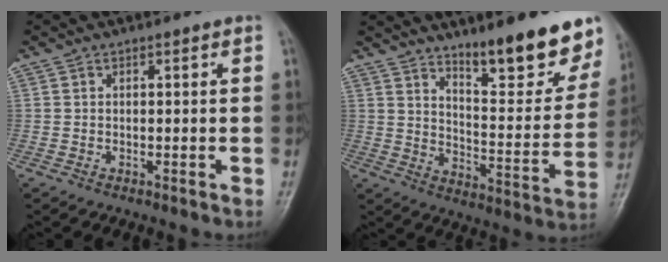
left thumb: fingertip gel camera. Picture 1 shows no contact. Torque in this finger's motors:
{"motor_torque": [0.74, 0.31, 1.02, -1.74, 0.09]}